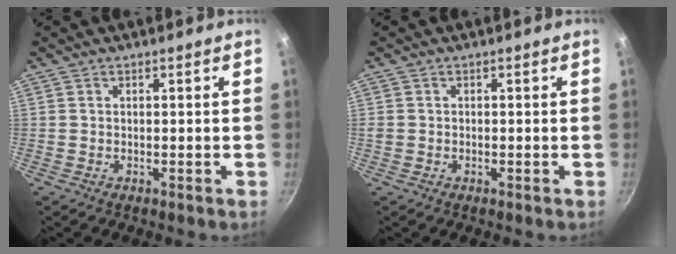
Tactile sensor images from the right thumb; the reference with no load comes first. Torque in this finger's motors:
{"motor_torque": [0.20, -0.02, -0.02, -0.28, -0.01]}